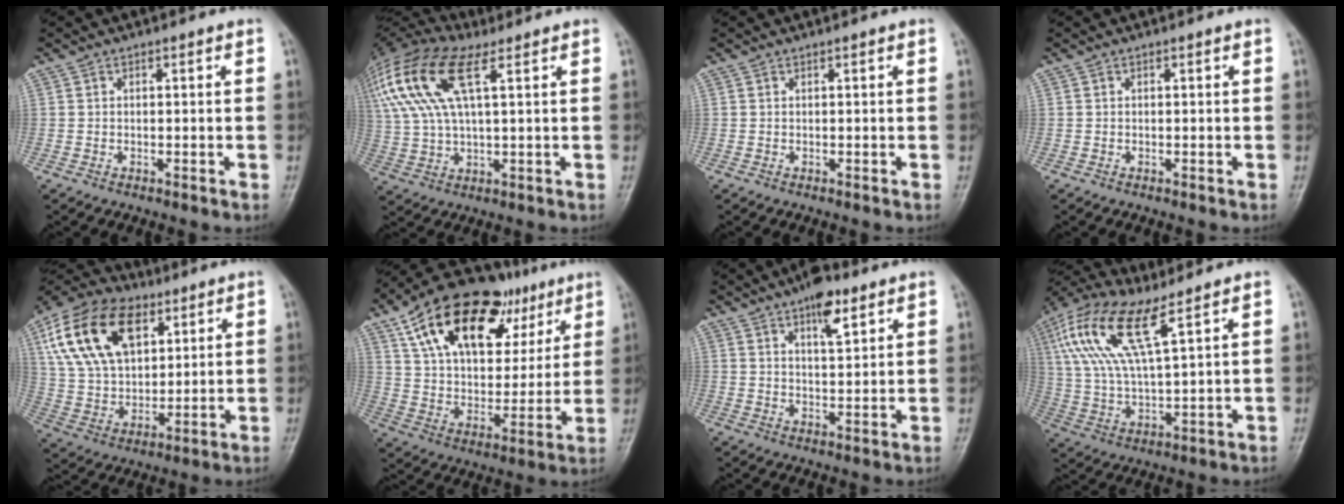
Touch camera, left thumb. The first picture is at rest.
{"total": 21.2, "force": [8.4, 9.3, 17.1], "torque": [-0.399, 0.031, 0.158]}
{"total": 0.0}
{"total": 0.0}
{"total": 20.6, "force": [8.4, 12.8, 13.9], "torque": [-0.242, -0.010, 0.151]}
{"total": 25.8, "force": [13.0, 14.3, 17.1], "torque": [-0.252, 0.000, 0.216]}
{"total": 7.4, "force": [4.4, 2.7, 5.3], "torque": [-0.068, -0.021, 0.065]}
{"total": 15.7, "force": [7.5, 5.1, 12.8], "torque": [-0.278, -0.006, 0.145]}